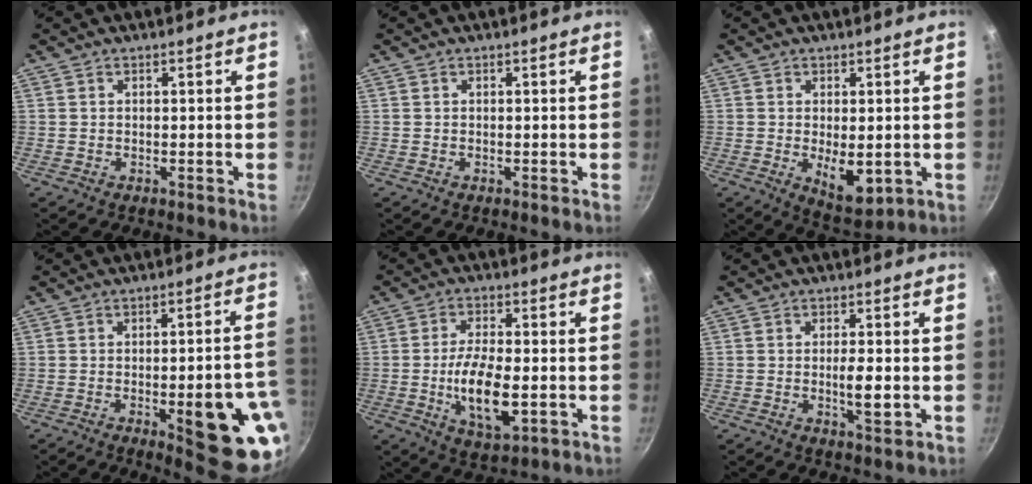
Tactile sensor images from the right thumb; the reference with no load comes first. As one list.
[{"total": 0.0}, {"total": 7.8, "force": [-0.9, 3.8, 6.8], "torque": [-0.089, -0.017, 0.003]}, {"total": 19.1, "force": [-5.9, 6.1, 17.2], "torque": [-0.162, 0.018, -0.067]}, {"total": 11.9, "force": [-2.0, 5.0, 10.6], "torque": [-0.195, 0.000, -0.033]}, {"total": 4.7, "force": [-0.6, 1.3, 4.4], "torque": [-0.082, -0.001, -0.010]}]